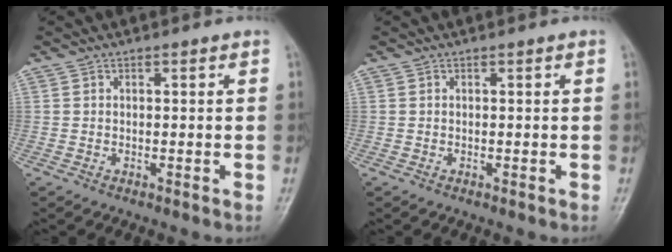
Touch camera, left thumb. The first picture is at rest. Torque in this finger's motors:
{"motor_torque": [0.00, 0.00, 0.00, -0.01, 0.00]}